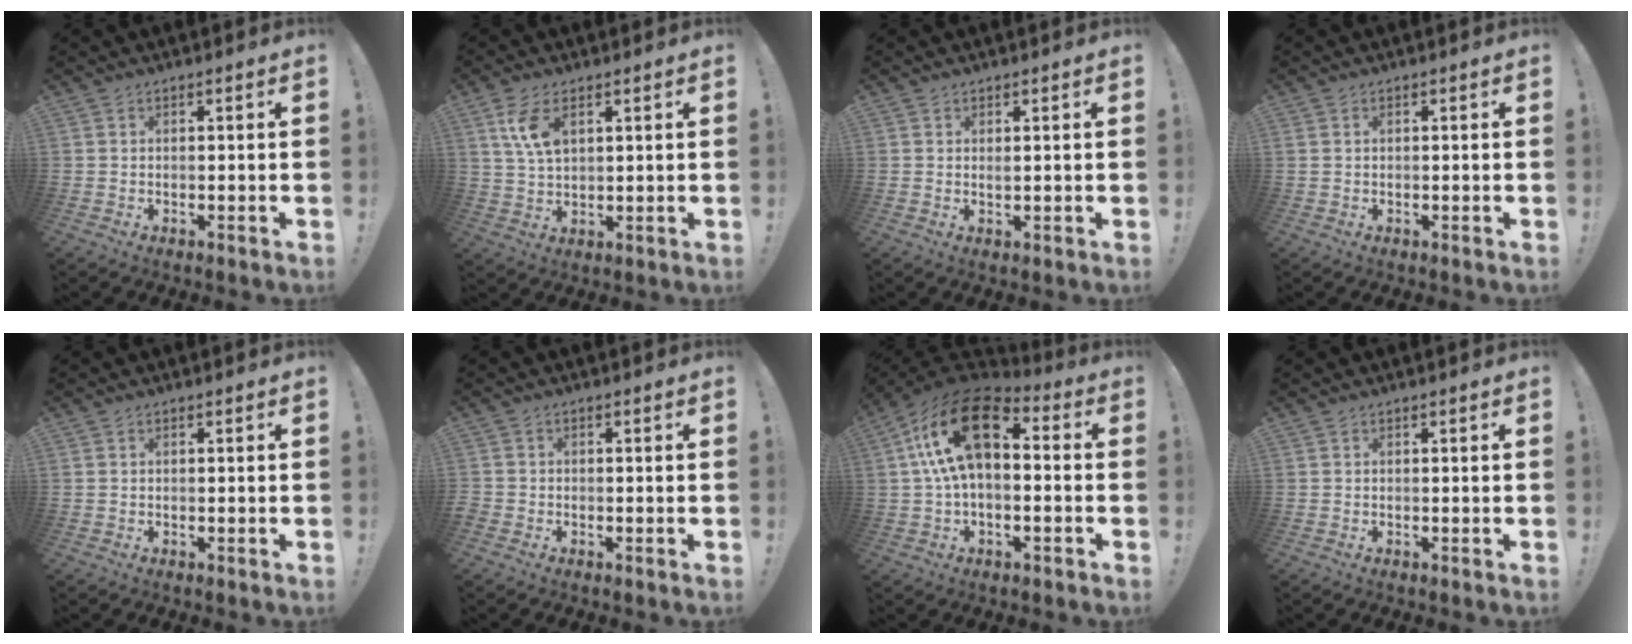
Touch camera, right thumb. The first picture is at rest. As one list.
[{"total": 8.2, "force": [3.6, 4.1, 6.0], "torque": [-0.103, -0.013, 0.063]}, {"total": 0.9, "force": [0.6, 0.3, 0.5], "torque": [0.002, -0.005, 0.009]}, {"total": 0.7, "force": [0.3, 0.4, 0.4], "torque": [-0.013, 0.003, 0.006]}, {"total": 0.0}, {"total": 1.4, "force": [-0.9, 1.0, 0.4], "torque": [-0.004, 0.004, -0.017]}, {"total": 19.9, "force": [4.1, 11.2, 15.9], "torque": [-0.281, 0.000, 0.075]}, {"total": 0.0}]